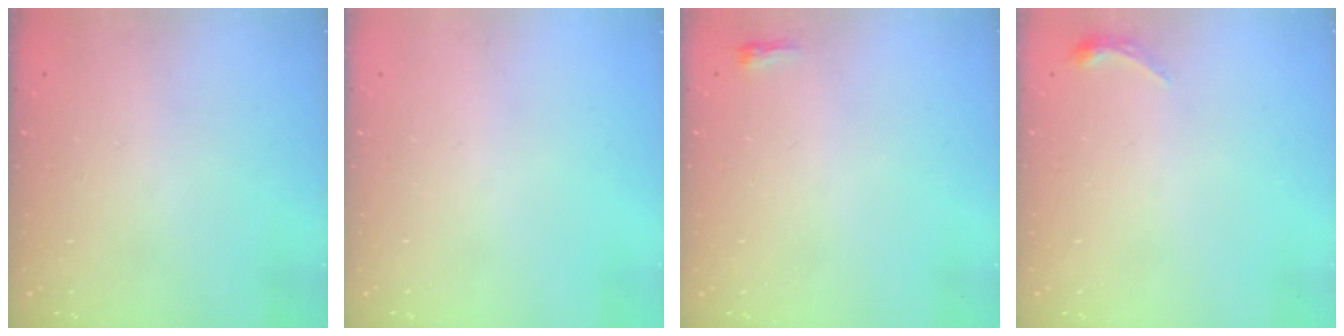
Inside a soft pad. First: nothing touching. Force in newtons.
{"total": 0.0}
{"total": 2.3, "press": 2.2, "slide": 0.7}
{"total": 3.4, "press": 3.3, "slide": 0.6}